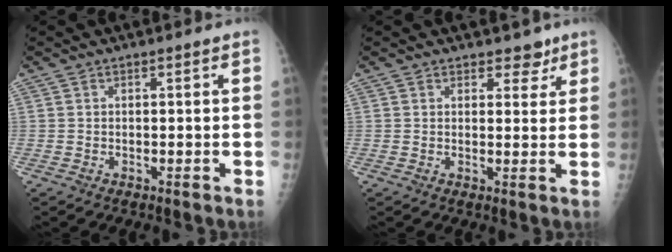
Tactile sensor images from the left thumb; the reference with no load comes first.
{"total": 3.5, "force": [2.5, 2.2, 1.2], "torque": [0.011, -0.013, 0.033]}